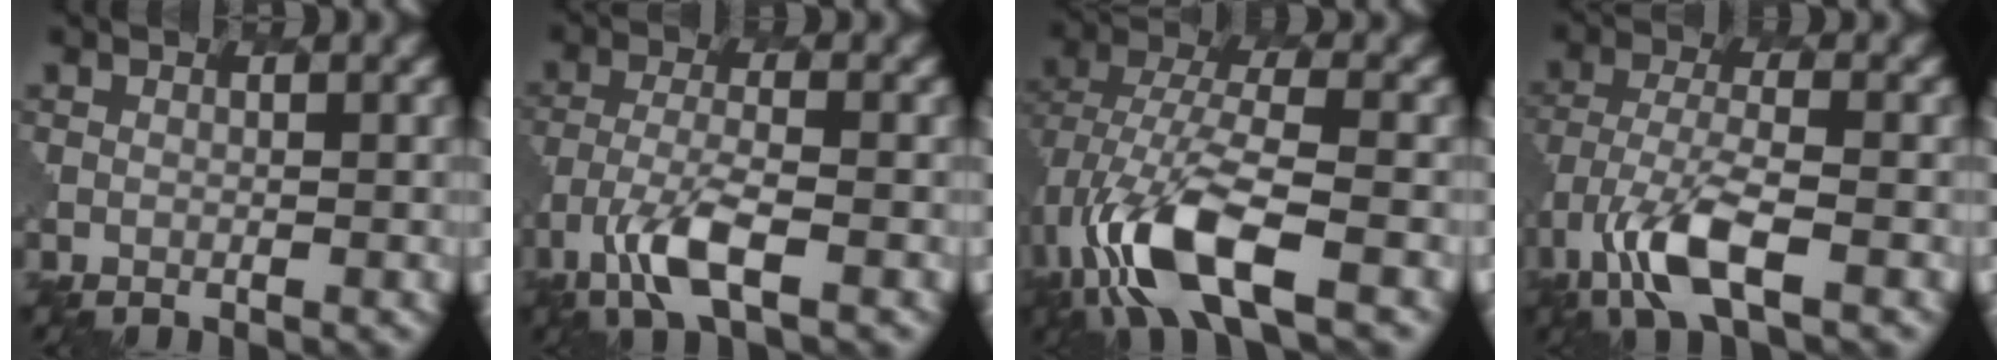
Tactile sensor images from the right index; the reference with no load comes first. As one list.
[{"total": 4.6, "force": [-2.5, 1.3, 3.6], "torque": [-0.081, -0.006, -0.054]}, {"total": 9.2, "force": [-3.7, 3.9, 7.5], "torque": [-0.163, 0.000, -0.074]}, {"total": 6.0, "force": [-3.2, 1.9, 4.7], "torque": [-0.102, -0.007, -0.069]}]